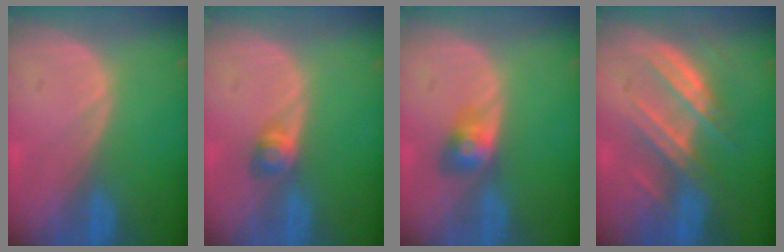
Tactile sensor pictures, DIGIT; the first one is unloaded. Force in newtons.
{"total": 2.8, "press": 2.5, "slide": 1.1}
{"total": 3.3, "press": 3.3, "slide": 0.3}
{"total": 7.4, "press": 7.1, "slide": 2.0}